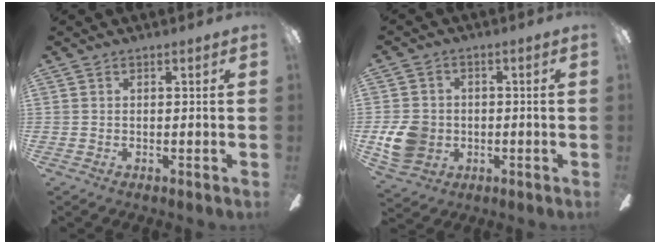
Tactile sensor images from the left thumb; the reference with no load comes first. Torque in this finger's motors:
{"motor_torque": [0.36, 0.45, 0.37, -0.36, 0.01]}